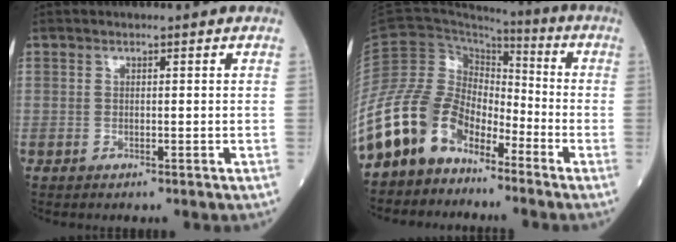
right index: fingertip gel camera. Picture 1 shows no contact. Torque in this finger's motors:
{"motor_torque": [0.94, -0.56, 0.84, 0.14]}